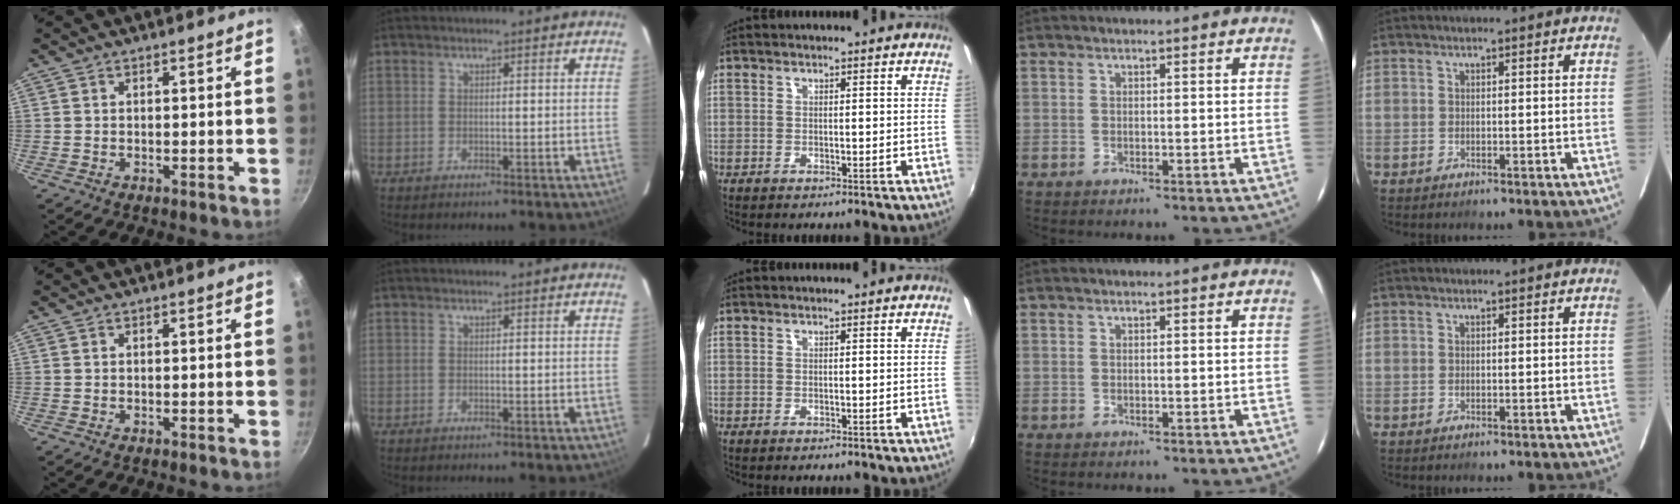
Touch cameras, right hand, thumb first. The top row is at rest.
{}